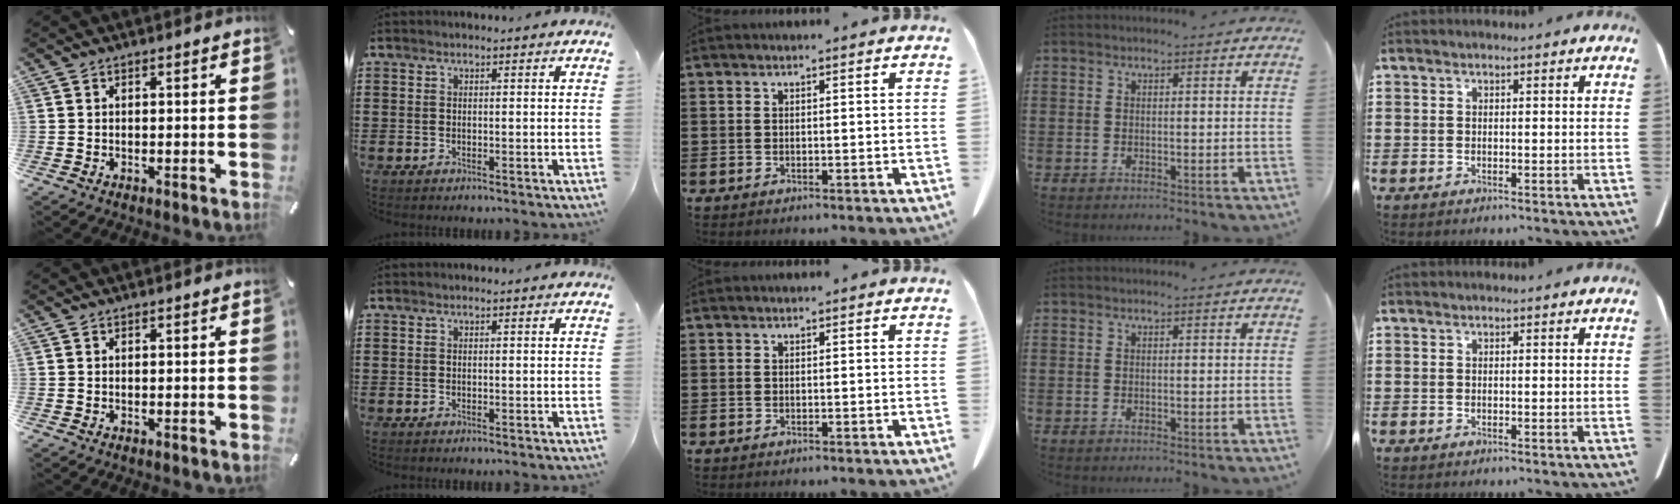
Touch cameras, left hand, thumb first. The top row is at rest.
{}